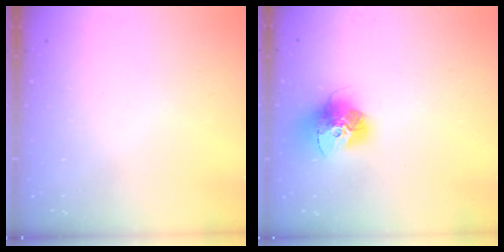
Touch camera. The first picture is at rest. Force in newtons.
{"total": 15.2, "press": 15.2, "slide": 1.5}